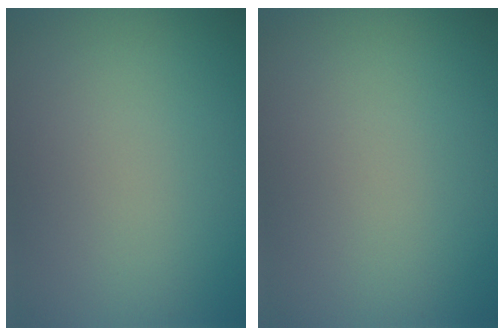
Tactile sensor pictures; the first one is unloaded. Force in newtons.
{"total": 0.0}